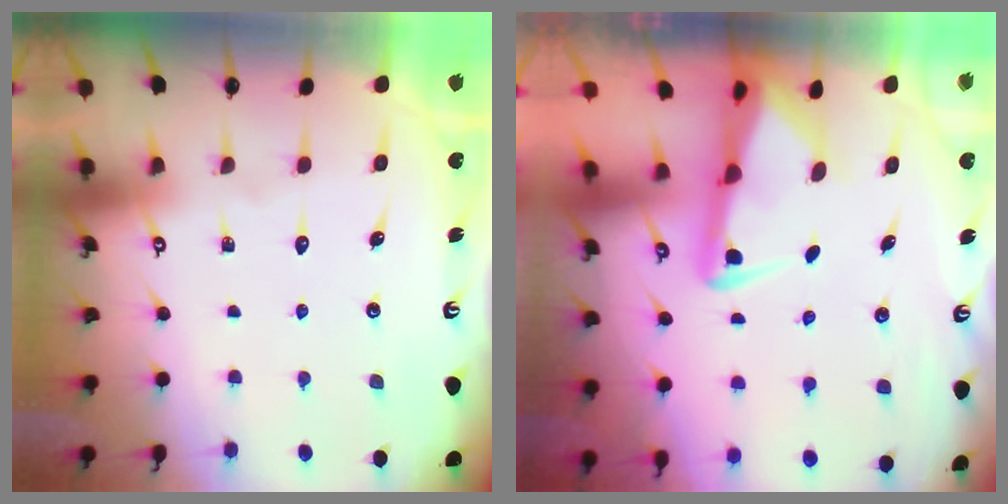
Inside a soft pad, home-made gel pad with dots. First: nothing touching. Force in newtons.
{"total": 2.7, "press": 2.6, "slide": 0.6}